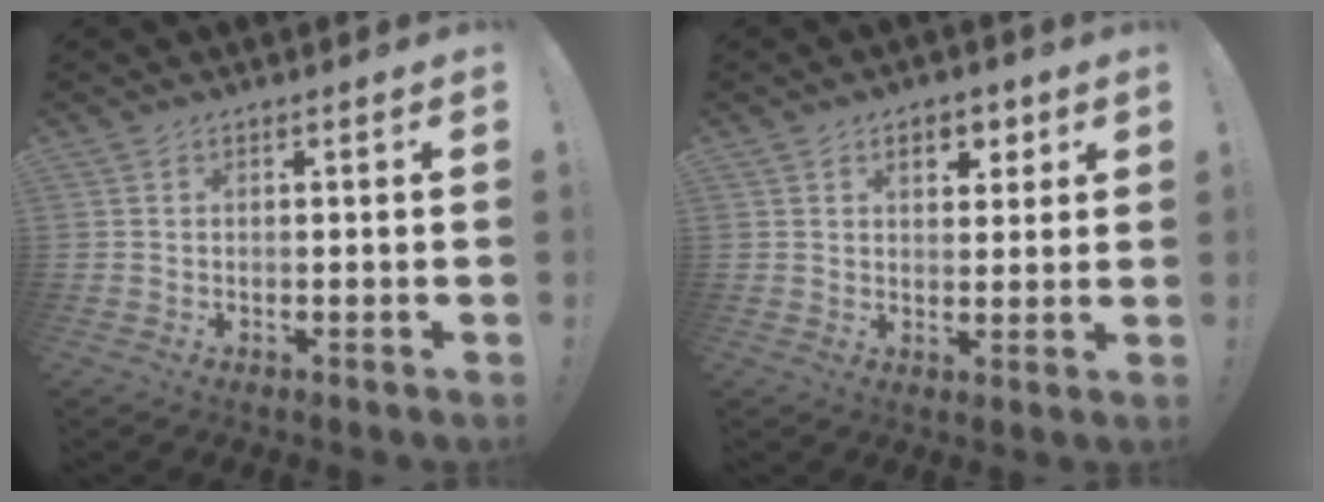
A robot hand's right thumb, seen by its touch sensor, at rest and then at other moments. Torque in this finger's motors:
{"motor_torque": [0.36, 0.70, 0.20, -0.21, 0.00]}